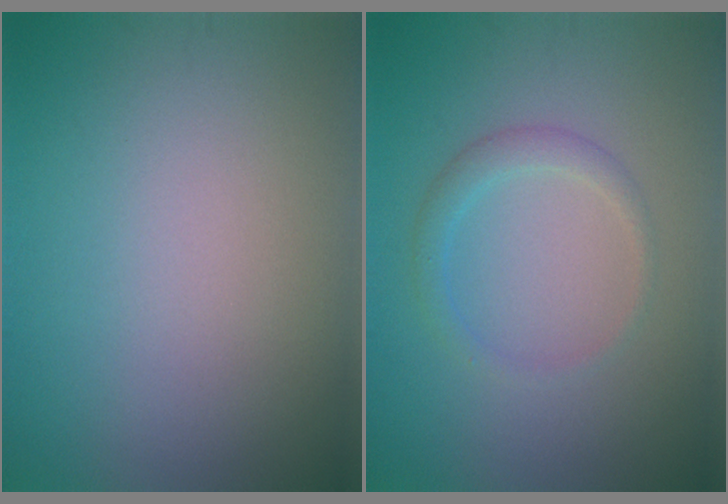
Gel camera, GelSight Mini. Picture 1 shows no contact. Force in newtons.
{"total": 1.8, "press": 1.8, "slide": 0.1}